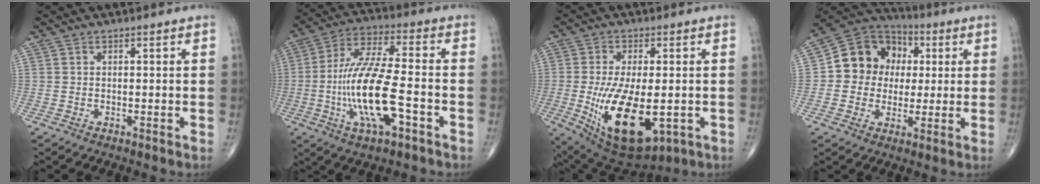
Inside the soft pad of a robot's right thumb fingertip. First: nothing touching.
{"total": 17.2, "force": [-4.5, 5.5, 15.7], "torque": [-0.317, 0.026, -0.080]}
{"total": 17.4, "force": [-3.7, 8.2, 14.9], "torque": [-0.267, -0.020, -0.037]}
{"total": 13.4, "force": [1.4, 11.9, 6.0], "torque": [-0.057, 0.020, 0.014]}